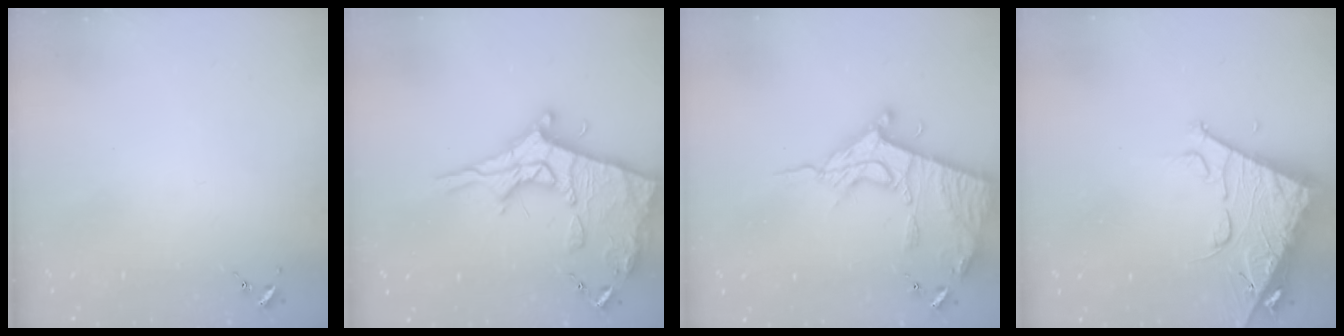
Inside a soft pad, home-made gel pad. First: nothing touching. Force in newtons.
{"total": 21.2, "press": 21.2, "slide": 1.8}
{"total": 16.8, "press": 16.8, "slide": 1.3}
{"total": 13.9, "press": 13.8, "slide": 1.4}